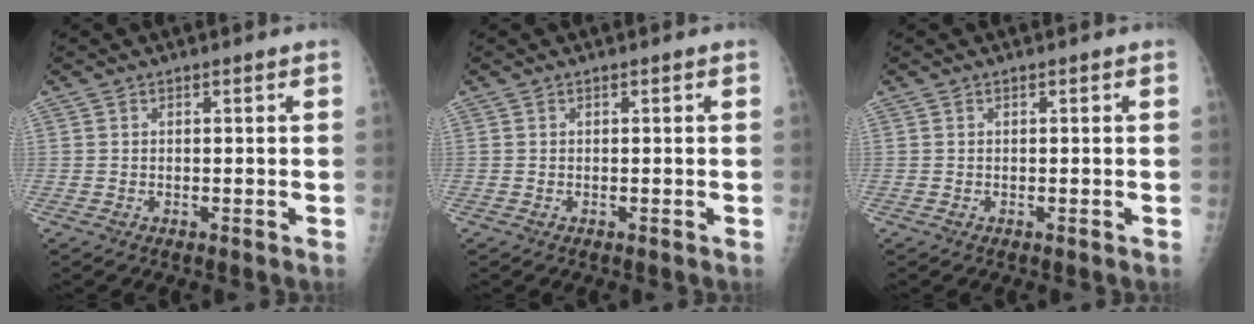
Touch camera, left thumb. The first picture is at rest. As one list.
[{"total": 0.0}, {"total": 0.0}]